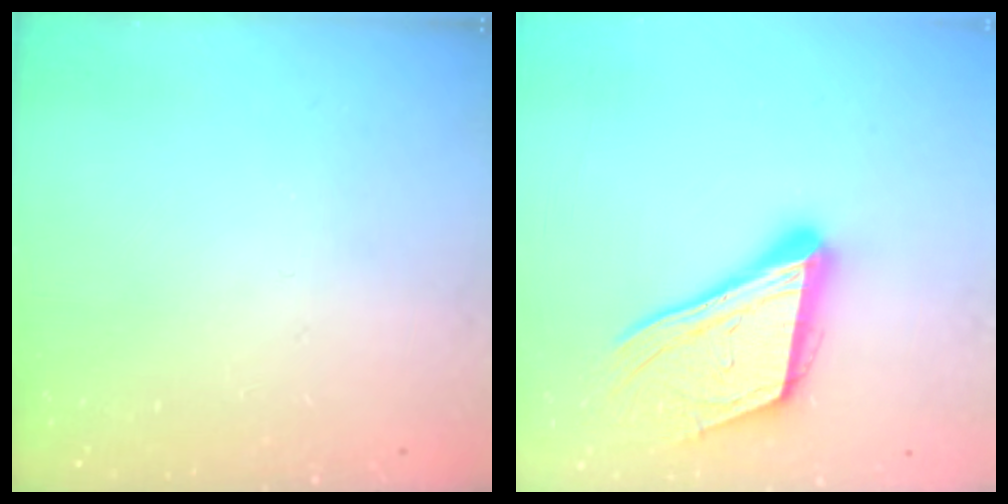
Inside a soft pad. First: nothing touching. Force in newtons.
{"total": 19.1, "press": 18.9, "slide": 2.6}